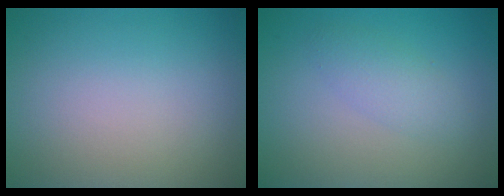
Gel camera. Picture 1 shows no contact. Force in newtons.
{"total": 2.0, "press": 2.0, "slide": 0.0}